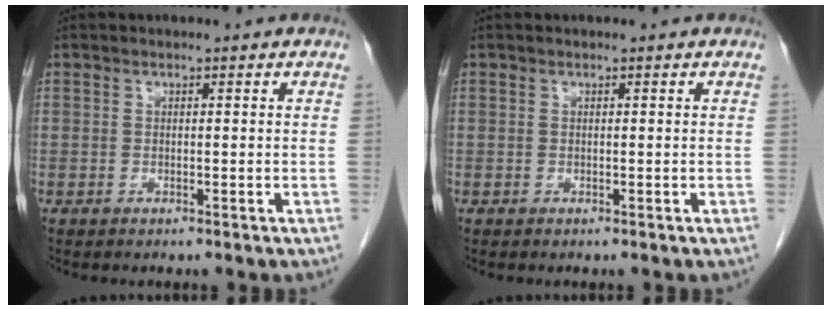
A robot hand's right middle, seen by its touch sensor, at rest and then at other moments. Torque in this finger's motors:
{"motor_torque": [0.00, 0.00, 0.00, -0.01]}